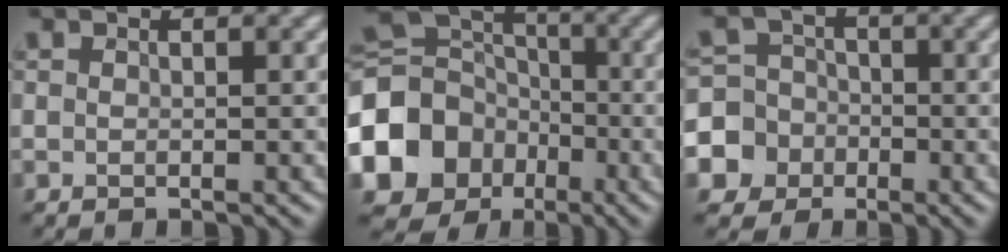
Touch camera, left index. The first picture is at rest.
{"total": 11.4, "force": [-4.0, 9.6, 4.8], "torque": [-0.122, -0.012, -0.090]}
{"total": 8.4, "force": [-3.3, 7.6, 1.1], "torque": [-0.030, -0.009, -0.085]}